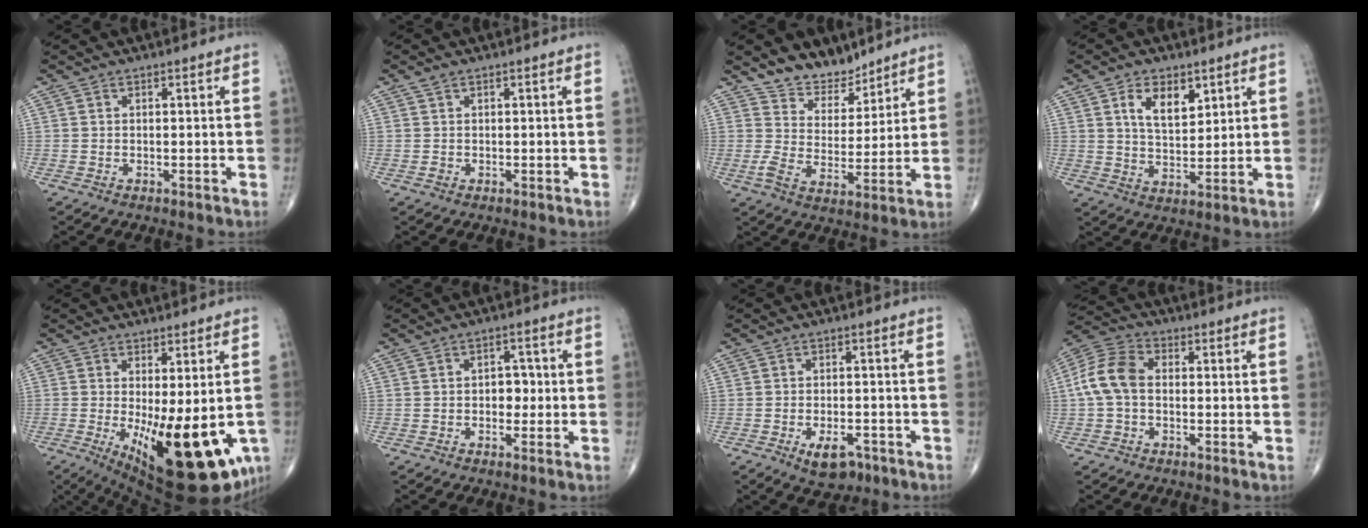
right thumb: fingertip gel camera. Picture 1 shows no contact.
{"total": 1.1, "force": [0.5, 0.8, 0.5], "torque": [-0.007, 0.005, 0.009]}
{"total": 8.6, "force": [7.1, 4.3, 2.3], "torque": [-0.012, -0.055, 0.131]}
{"total": 8.0, "force": [3.8, 4.4, 5.5], "torque": [-0.075, -0.025, 0.069]}
{"total": 19.5, "force": [-5.0, 6.9, 17.6], "torque": [-0.222, -0.037, -0.050]}
{"total": 3.9, "force": [-0.2, 2.7, 2.7], "torque": [-0.018, 0.009, -0.006]}
{"total": 5.9, "force": [-3.1, 3.0, 3.9], "torque": [-0.051, 0.010, -0.044]}
{"total": 9.4, "force": [-0.2, 6.4, 6.9], "torque": [-0.142, 0.029, -0.016]}